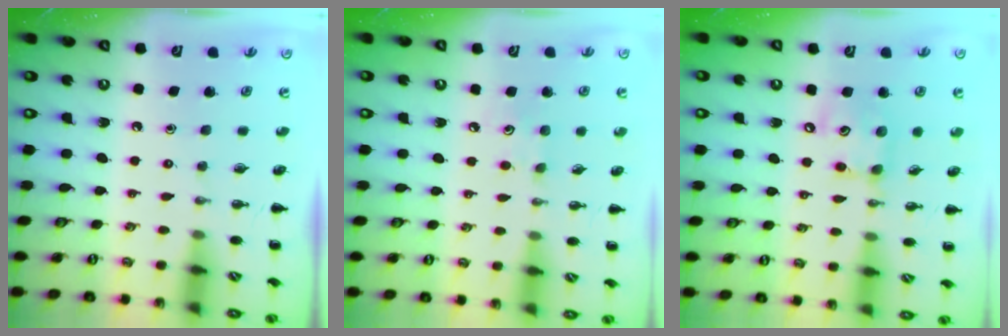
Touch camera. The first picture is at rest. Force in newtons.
{"total": 4.9, "press": 4.8, "slide": 1.1}
{"total": 9.3, "press": 9.2, "slide": 1.0}